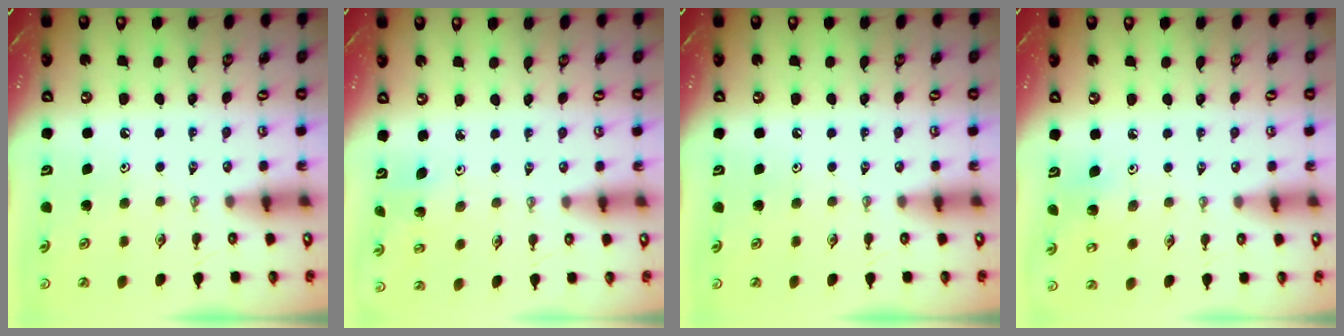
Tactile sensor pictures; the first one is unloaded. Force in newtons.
{"total": 1.1, "press": 1.1, "slide": 0.1}
{"total": 0.0}
{"total": 4.8, "press": 4.7, "slide": 0.4}